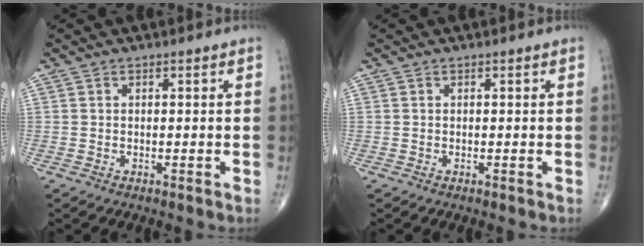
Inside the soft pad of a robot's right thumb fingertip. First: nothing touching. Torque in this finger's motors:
{"motor_torque": [-0.20, 0.20, 0.04, -0.04, 0.07]}